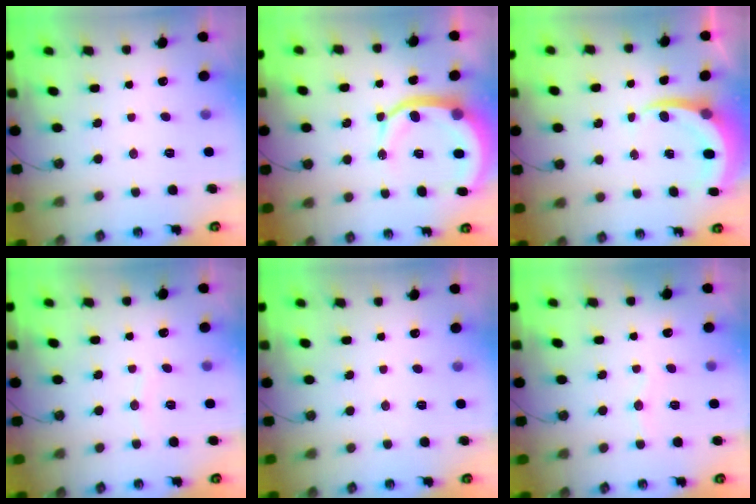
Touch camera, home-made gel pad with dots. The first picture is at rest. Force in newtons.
{"total": 11.0, "press": 11.0, "slide": 1.0}
{"total": 5.4, "press": 5.4, "slide": 0.3}
{"total": 2.3, "press": 2.3, "slide": 0.2}
{"total": 0.0}
{"total": 5.8, "press": 5.5, "slide": 1.7}